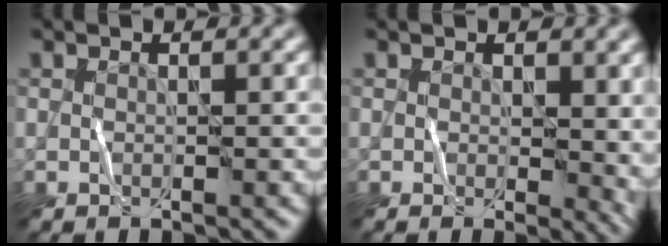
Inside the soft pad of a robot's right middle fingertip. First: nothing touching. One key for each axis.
{"total": 2.8, "fx": 0.8, "fy": 0.8, "fz": 2.6, "tx": -0.026, "ty": 0.001, "tz": 0.025}